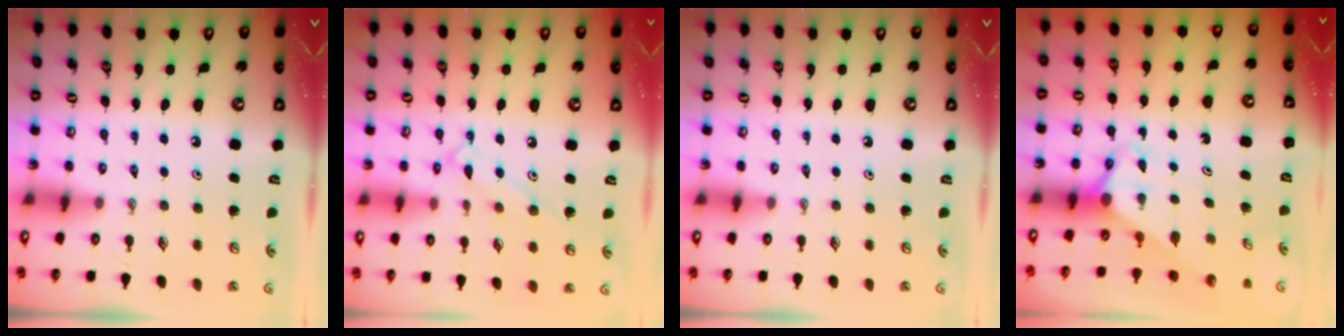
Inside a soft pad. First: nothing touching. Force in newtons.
{"total": 9.5, "press": 9.5, "slide": 0.8}
{"total": 0.0}
{"total": 2.9, "press": 2.9, "slide": 0.0}